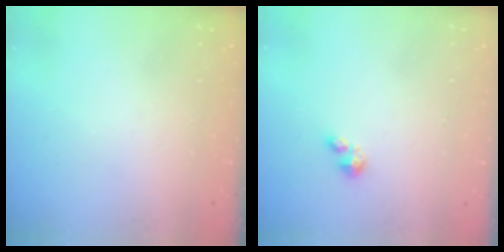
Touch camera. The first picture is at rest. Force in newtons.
{"total": 2.0, "press": 2.0, "slide": 0.4}